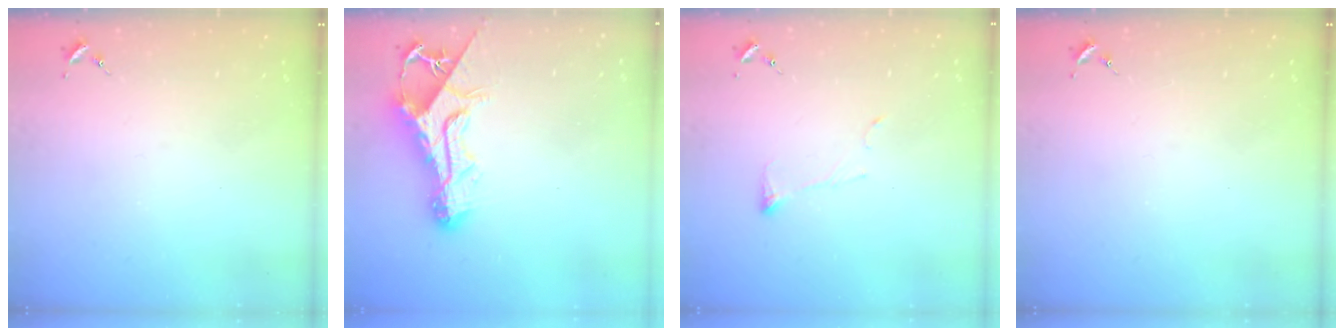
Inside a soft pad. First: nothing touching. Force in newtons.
{"total": 13.9, "press": 13.8, "slide": 1.4}
{"total": 5.8, "press": 5.8, "slide": 0.7}
{"total": 0.0}